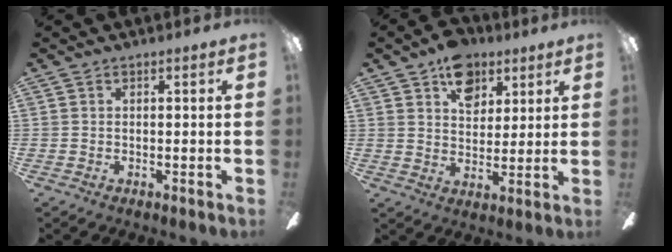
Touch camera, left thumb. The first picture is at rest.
{"total": 11.1, "force": [6.2, 7.5, 5.3], "torque": [-0.066, -0.018, 0.112]}